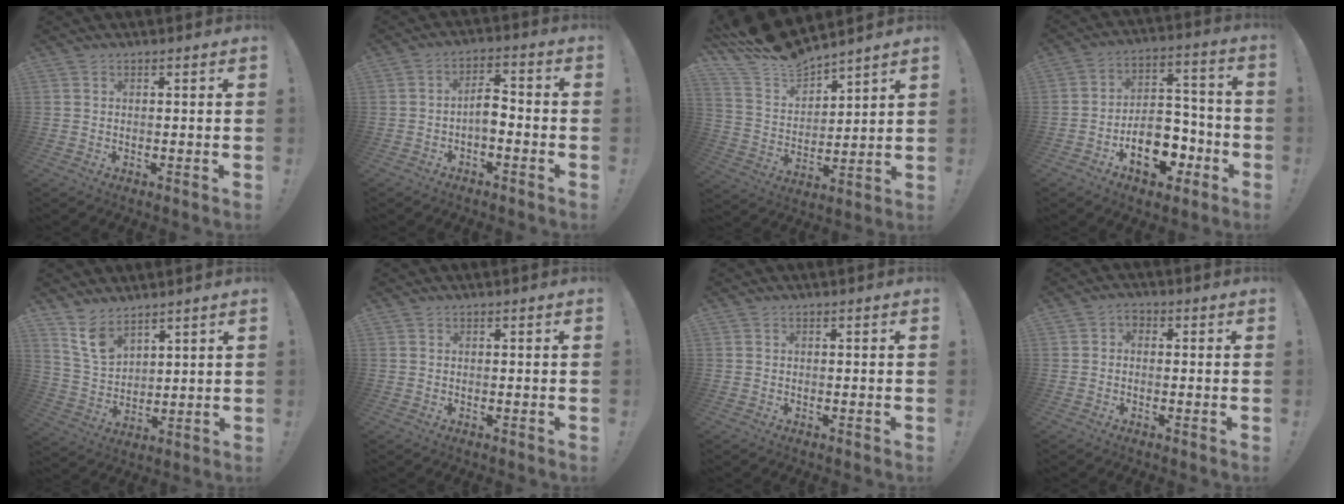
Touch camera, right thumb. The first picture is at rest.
{"total": 6.3, "force": [-2.0, 3.2, 5.0], "torque": [-0.089, 0.014, -0.037]}
{"total": 11.9, "force": [11.4, 2.8, 1.7], "torque": [-0.058, -0.104, 0.207]}
{"total": 15.1, "force": [-7.5, 9.7, 8.8], "torque": [-0.115, 0.064, -0.115]}
{"total": 10.0, "force": [7.4, 5.6, 3.7], "torque": [-0.082, -0.041, 0.150]}
{"total": 0.0}
{"total": 0.0}
{"total": 2.1, "force": [-0.9, 1.4, 1.2], "torque": [-0.025, 0.009, -0.016]}